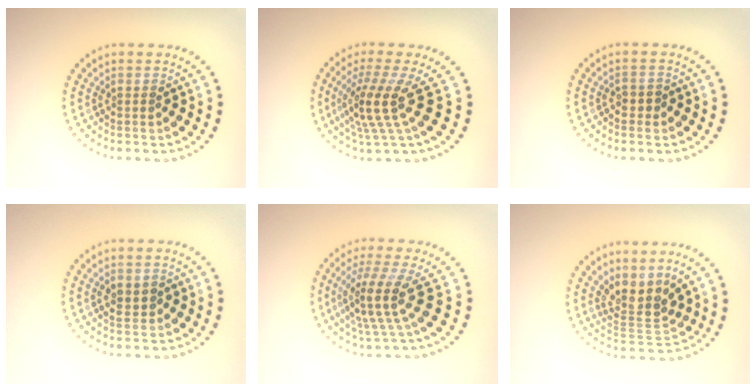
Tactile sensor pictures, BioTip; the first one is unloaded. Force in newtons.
{"total": 4.2, "press": 3.0, "slide": 3.0}
{"total": 0.7, "press": 0.6, "slide": 0.4}
{"total": 1.3, "press": 1.3, "slide": 0.1}
{"total": 4.3, "press": 3.2, "slide": 2.9}
{"total": 3.3, "press": 2.5, "slide": 2.1}